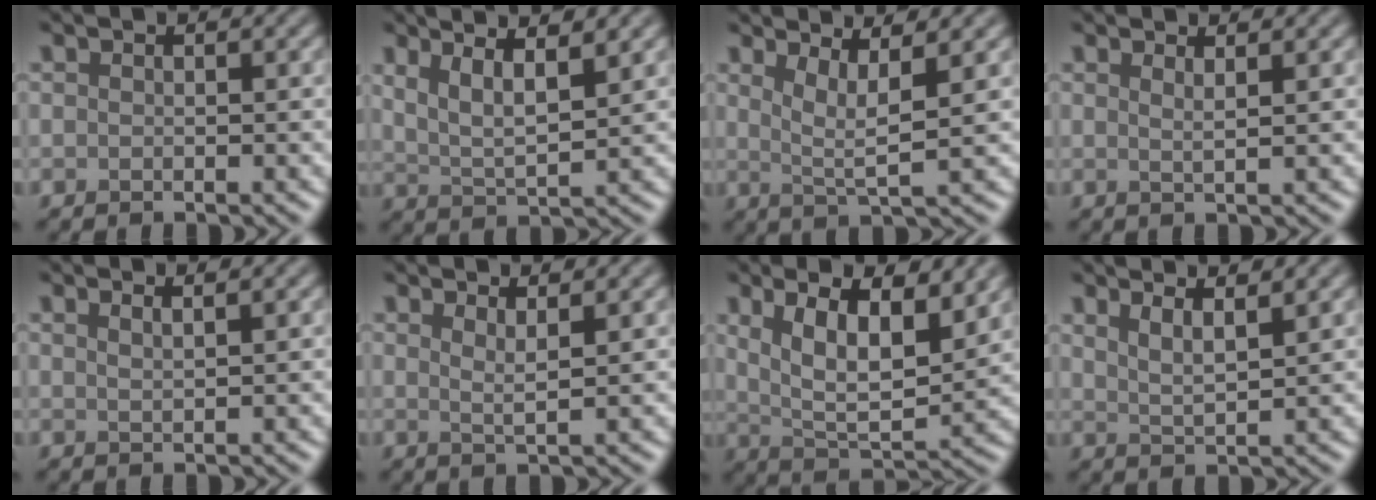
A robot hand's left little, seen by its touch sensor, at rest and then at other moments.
{"total": 4.9, "force": [3.0, 1.3, 3.6], "torque": [-0.065, 0.010, 0.046]}
{"total": 3.5, "force": [1.6, 0.7, 3.1], "torque": [-0.054, -0.008, 0.031]}
{"total": 1.3, "force": [0.9, 0.4, 0.9], "torque": [-0.005, -0.001, 0.009]}
{"total": 1.7, "force": [1.1, 0.6, 1.1], "torque": [-0.005, 0.005, 0.005]}
{"total": 1.9, "force": [1.3, 0.4, 1.4], "torque": [-0.017, -0.003, 0.017]}
{"total": 8.3, "force": [3.5, 3.4, 6.8], "torque": [-0.122, -0.005, 0.060]}
{"total": 3.5, "force": [2.7, 0.9, 2.0], "torque": [-0.023, 0.009, 0.036]}